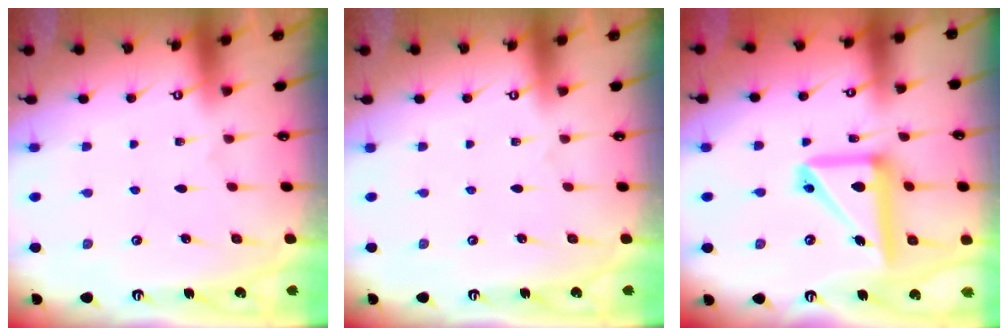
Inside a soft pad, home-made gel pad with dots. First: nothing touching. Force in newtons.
{"total": 0.0}
{"total": 14.8, "press": 14.6, "slide": 2.5}